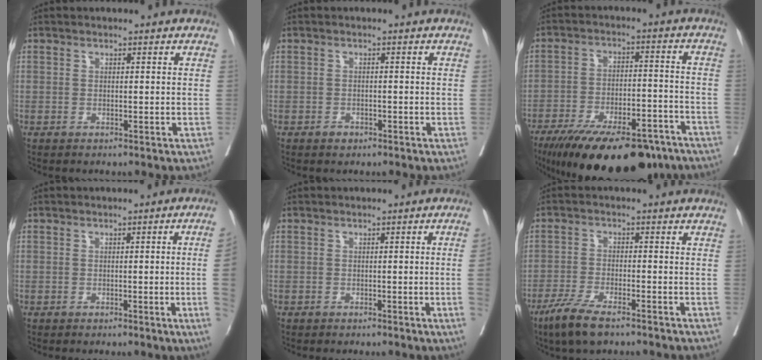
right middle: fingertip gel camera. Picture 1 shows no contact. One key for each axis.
{"total": 1.0, "fx": -0.8, "fy": 0.6, "fz": 0.4, "tx": -0.011, "ty": 0.000, "tz": -0.010}
{"total": 21.6, "fx": -16.6, "fy": 6.5, "fz": 12.2, "tx": -0.178, "ty": -0.012, "tz": -0.247}
{"total": 5.5, "fx": -0.9, "fy": -0.6, "fz": 5.4, "tx": -0.064, "ty": -0.001, "tz": -0.014}
{"total": 3.0, "fx": -0.7, "fy": -0.3, "fz": 2.8, "tx": -0.041, "ty": 0.002, "tz": -0.011}
{"total": 7.1, "fx": -5.1, "fy": 1.4, "fz": 4.8, "tx": -0.099, "ty": -0.016, "tz": -0.090}